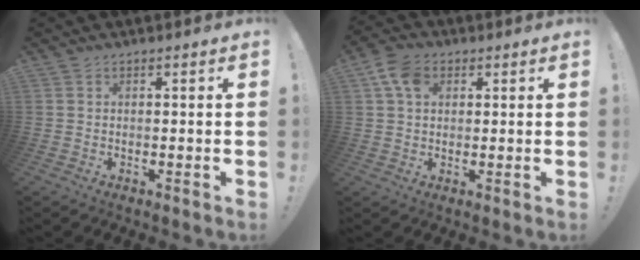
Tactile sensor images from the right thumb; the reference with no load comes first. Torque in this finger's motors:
{"motor_torque": [1.23, 1.57, 0.28, -0.42, 0.00]}